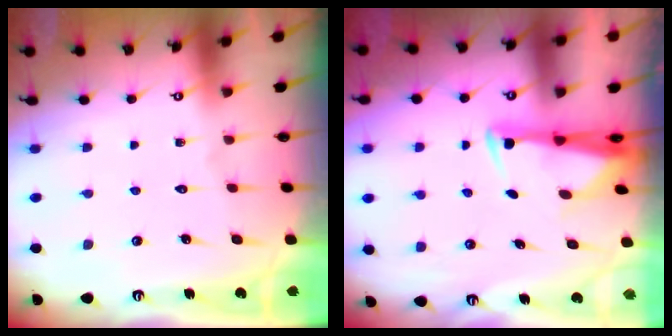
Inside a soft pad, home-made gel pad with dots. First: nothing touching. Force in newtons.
{"total": 2.8, "press": 2.7, "slide": 0.9}